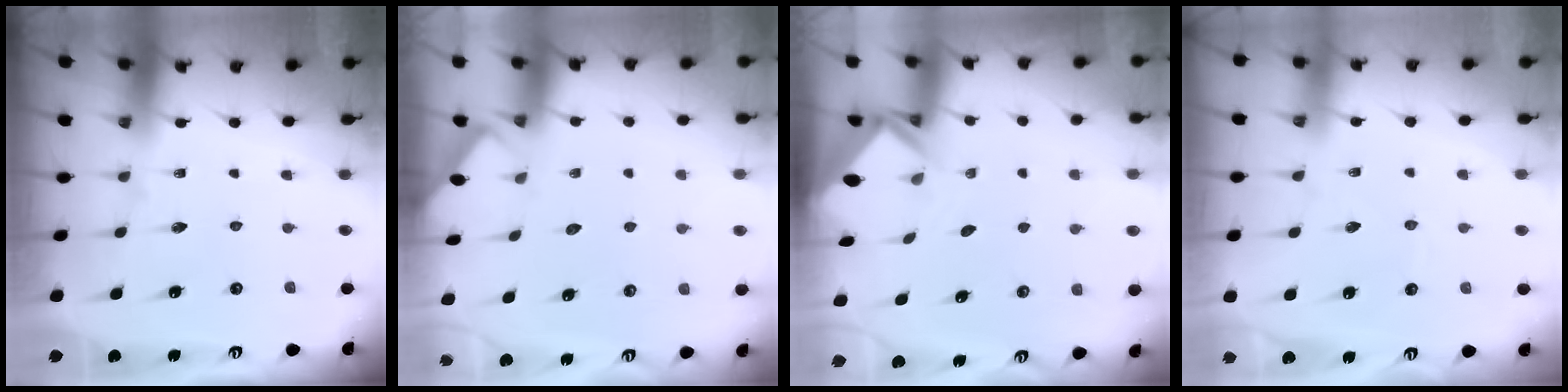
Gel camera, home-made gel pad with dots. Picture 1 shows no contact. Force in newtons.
{"total": 1.7, "press": 1.7, "slide": 0.3}
{"total": 2.5, "press": 2.5, "slide": 0.2}
{"total": 2.7, "press": 2.7, "slide": 0.4}